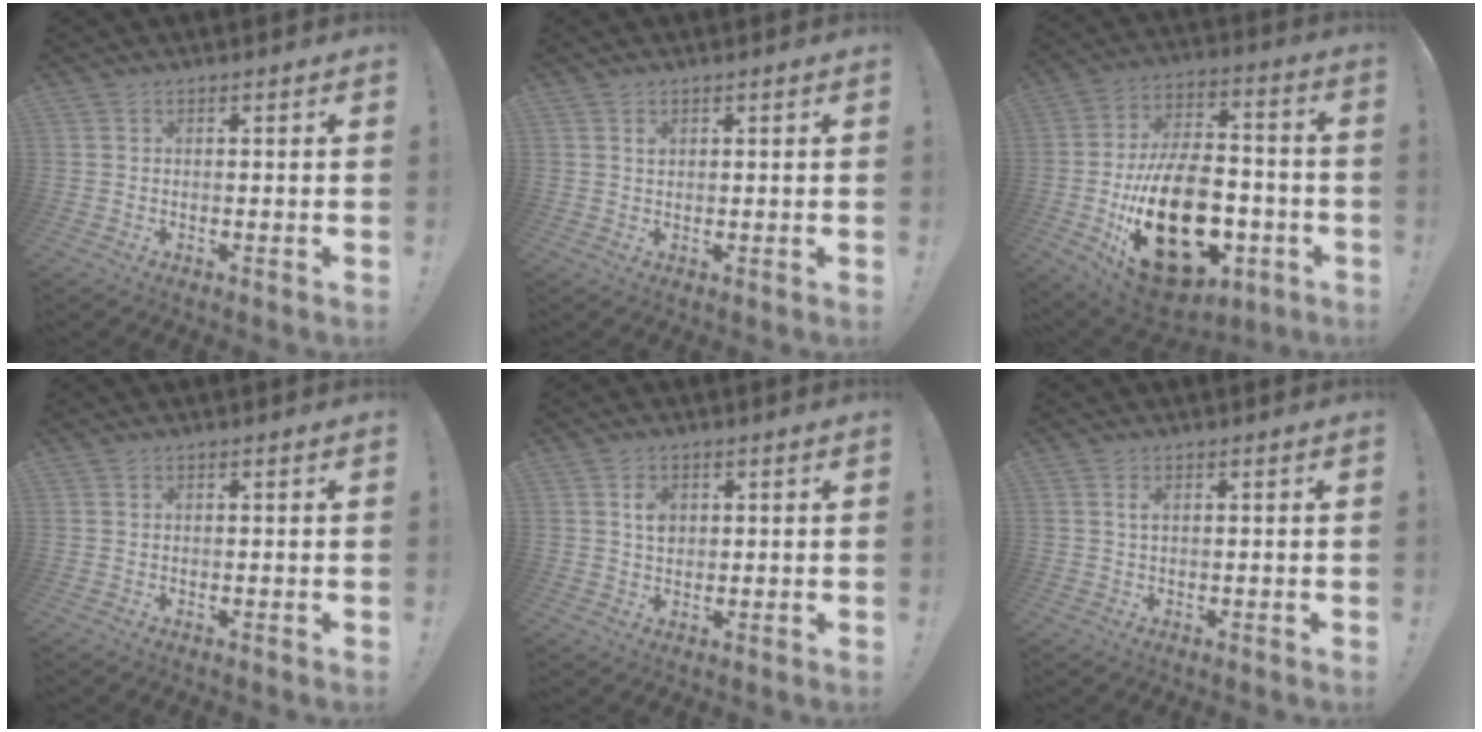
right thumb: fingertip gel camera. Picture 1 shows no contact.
{"total": 0.9, "force": [0.6, 0.6, 0.4], "torque": [0.003, -0.004, 0.009]}
{"total": 29.7, "force": [-8.8, 18.5, 21.4], "torque": [-0.368, 0.055, -0.120]}
{"total": 0.0}
{"total": 4.0, "force": [1.0, 3.2, 2.2], "torque": [-0.021, -0.004, 0.013]}
{"total": 1.0, "force": [0.3, 0.6, 0.7], "torque": [-0.013, 0.002, 0.004]}